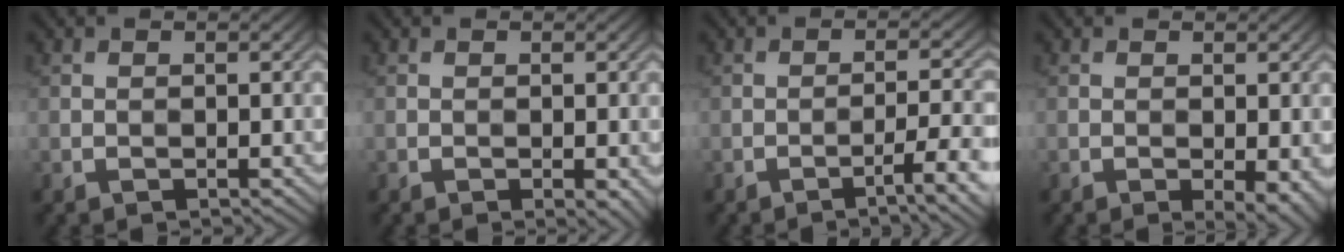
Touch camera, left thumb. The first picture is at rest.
{"total": 1.2, "force": [-0.4, 0.3, 1.1], "torque": [-0.017, -0.004, -0.006]}
{"total": 4.4, "force": [-2.3, 0.6, 3.7], "torque": [-0.059, 0.010, -0.039]}
{"total": 2.7, "force": [-0.8, 1.0, 2.4], "torque": [-0.033, -0.006, -0.010]}